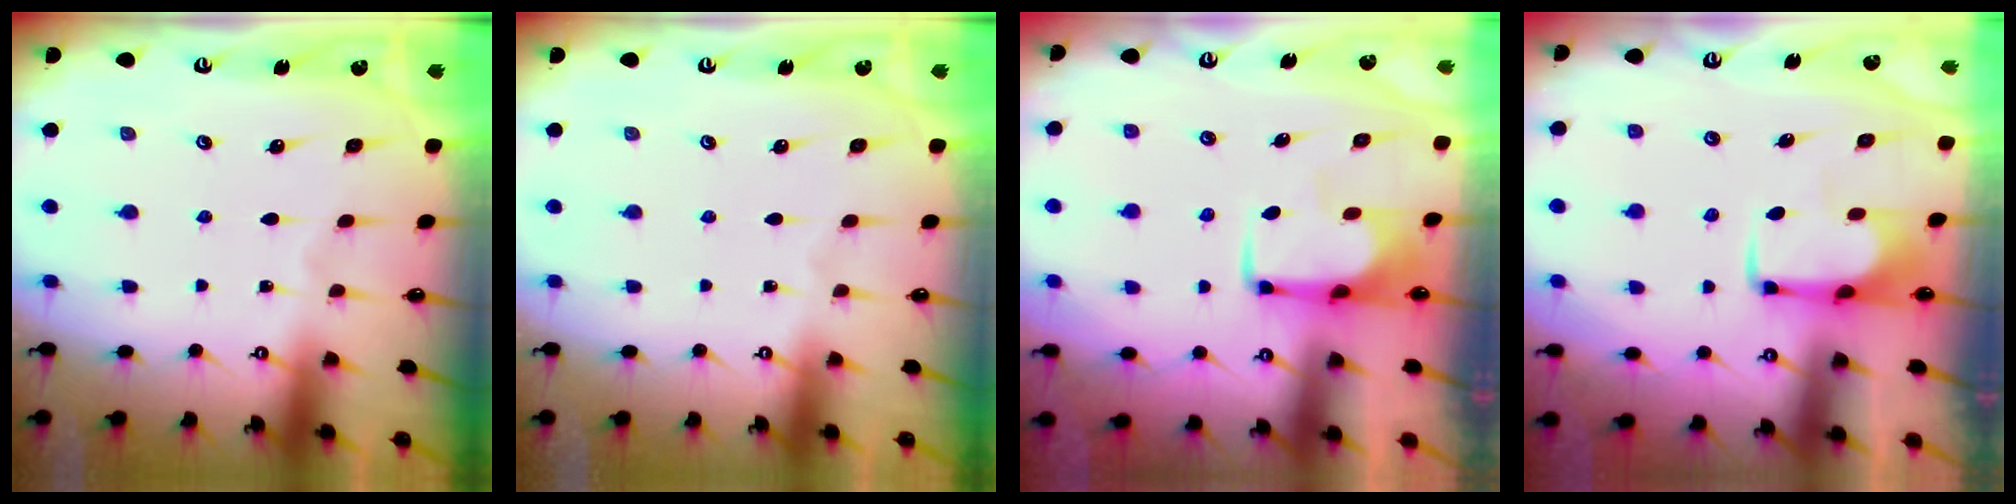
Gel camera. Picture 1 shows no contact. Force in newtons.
{"total": 0.0}
{"total": 1.7, "press": 1.7, "slide": 0.4}
{"total": 1.8, "press": 1.7, "slide": 0.5}